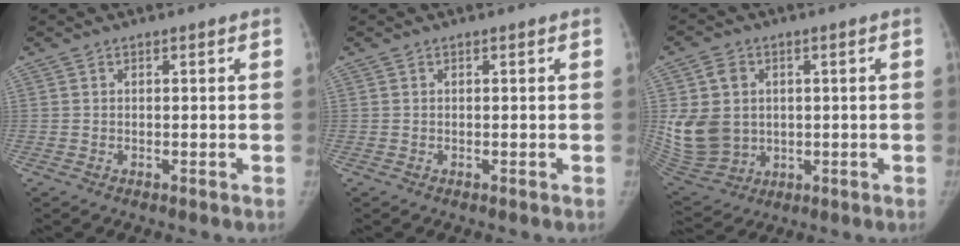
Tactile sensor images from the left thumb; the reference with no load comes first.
{"total": 0.0}
{"total": 13.8, "force": [1.2, 11.3, 7.8], "torque": [-0.141, -0.008, 0.044]}